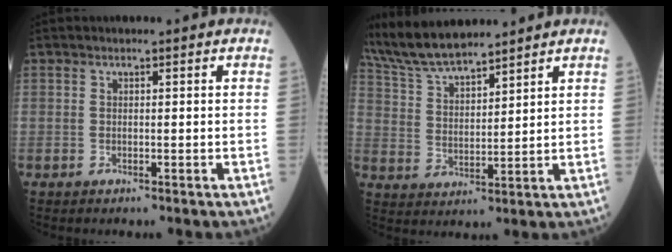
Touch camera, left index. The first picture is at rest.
{"total": 10.6, "force": [9.7, 1.1, 4.1], "torque": [-0.096, 0.017, 0.193]}